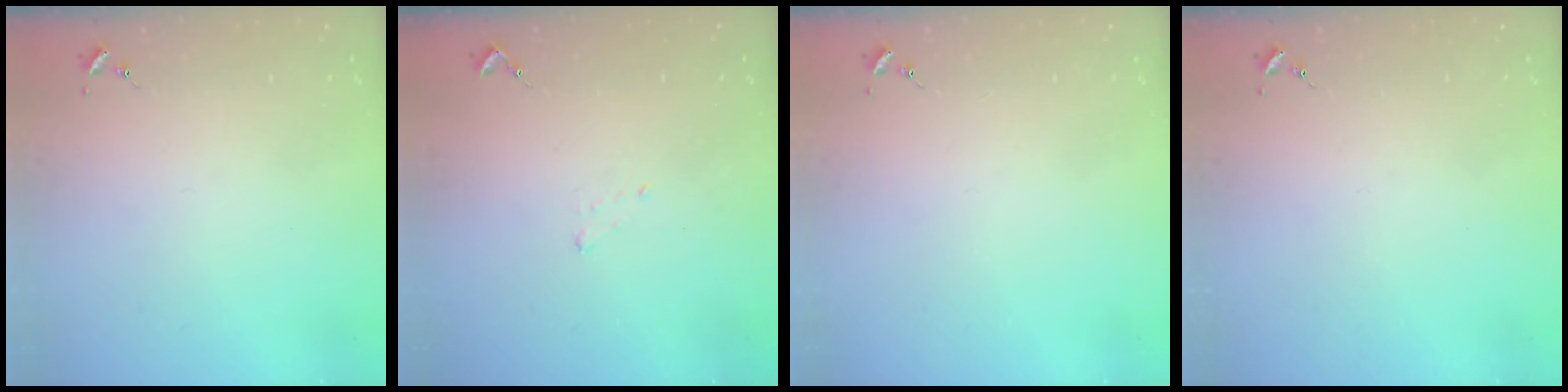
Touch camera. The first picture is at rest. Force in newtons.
{"total": 3.8, "press": 3.8, "slide": 0.5}
{"total": 0.0}
{"total": 0.0}